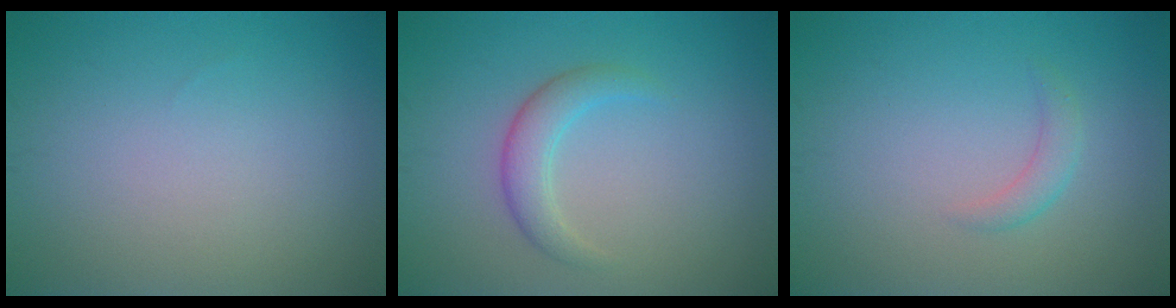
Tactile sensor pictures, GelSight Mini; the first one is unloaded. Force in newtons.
{"total": 2.7, "press": 2.7, "slide": 0.1}
{"total": 1.4, "press": 1.4, "slide": 0.0}